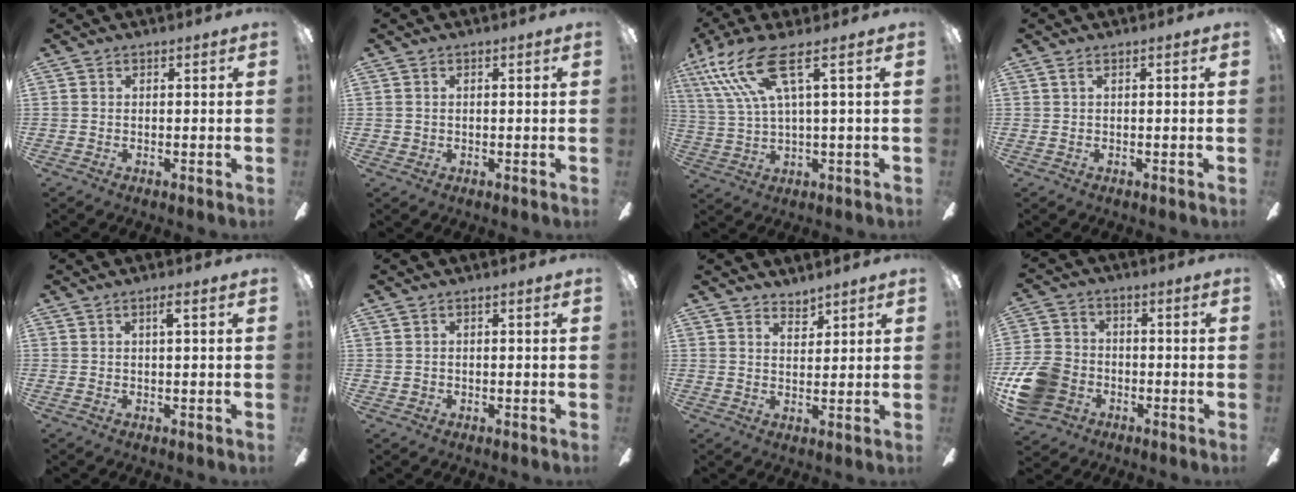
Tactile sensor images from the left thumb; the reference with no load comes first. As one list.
[{"total": 1.1, "force": [0.0, 1.1, -0.1], "torque": [0.002, 0.006, -0.002]}, {"total": 13.7, "force": [6.0, 3.7, 11.7], "torque": [-0.242, -0.008, 0.106]}, {"total": 1.3, "force": [0.1, 0.3, 1.2], "torque": [-0.024, 0.002, 0.001]}, {"total": 1.9, "force": [0.7, -0.1, 1.8], "torque": [-0.029, -0.003, 0.008]}, {"total": 0.9, "force": [-0.1, 0.9, 0.0], "torque": [0.000, 0.004, -0.004]}, {"total": 3.1, "force": [3.0, 0.8, 0.4], "torque": [0.003, -0.020, 0.052]}, {"total": 12.6, "force": [-4.8, 10.0, 5.9], "torque": [-0.126, 0.044, -0.085]}]